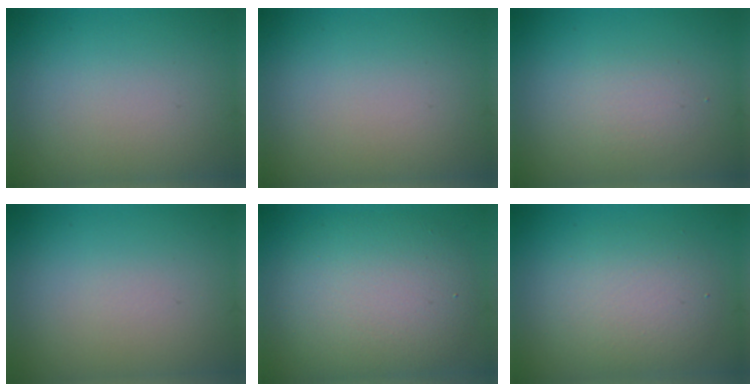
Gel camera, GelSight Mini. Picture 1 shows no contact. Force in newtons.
{"total": 0.0}
{"total": 1.8, "press": 1.8, "slide": 0.1}
{"total": 0.0}
{"total": 8.1, "press": 8.1, "slide": 0.4}
{"total": 4.6, "press": 4.5, "slide": 0.4}